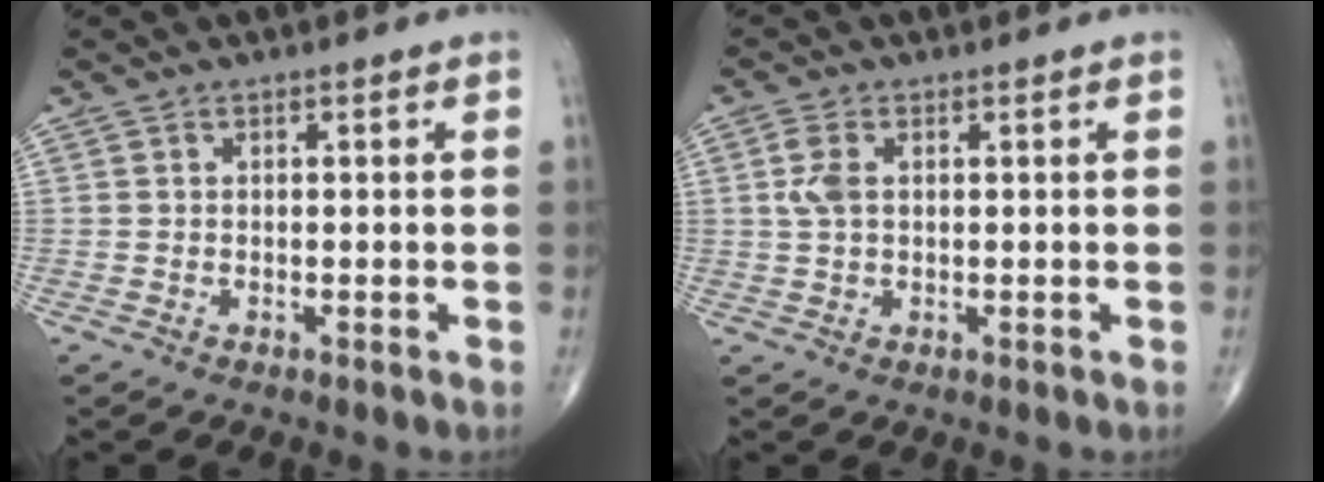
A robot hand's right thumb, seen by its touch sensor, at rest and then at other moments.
{"total": 3.5, "force": [0.7, 1.9, 2.8], "torque": [-0.071, 0.006, 0.014]}